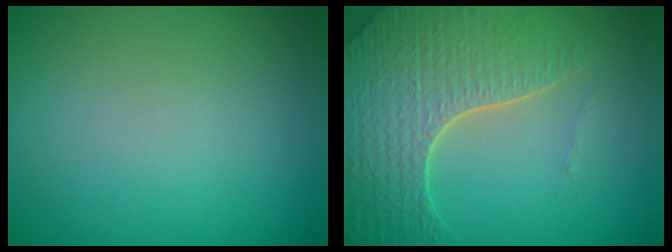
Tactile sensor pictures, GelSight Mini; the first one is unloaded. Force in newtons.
{"total": 7.3, "press": 5.3, "slide": 5.0}